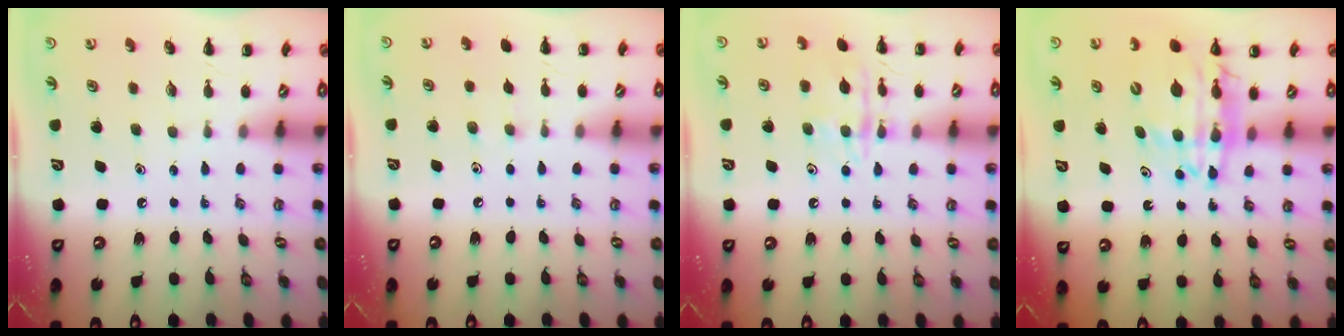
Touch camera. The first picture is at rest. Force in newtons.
{"total": 3.8, "press": 3.5, "slide": 1.3}
{"total": 11.1, "press": 11.1, "slide": 0.6}
{"total": 15.2, "press": 14.7, "slide": 3.9}